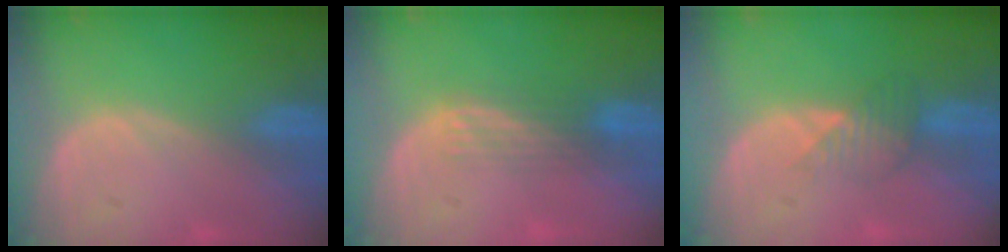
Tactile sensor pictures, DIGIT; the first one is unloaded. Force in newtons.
{"total": 2.9, "press": 2.7, "slide": 1.2}
{"total": 3.5, "press": 3.1, "slide": 1.6}